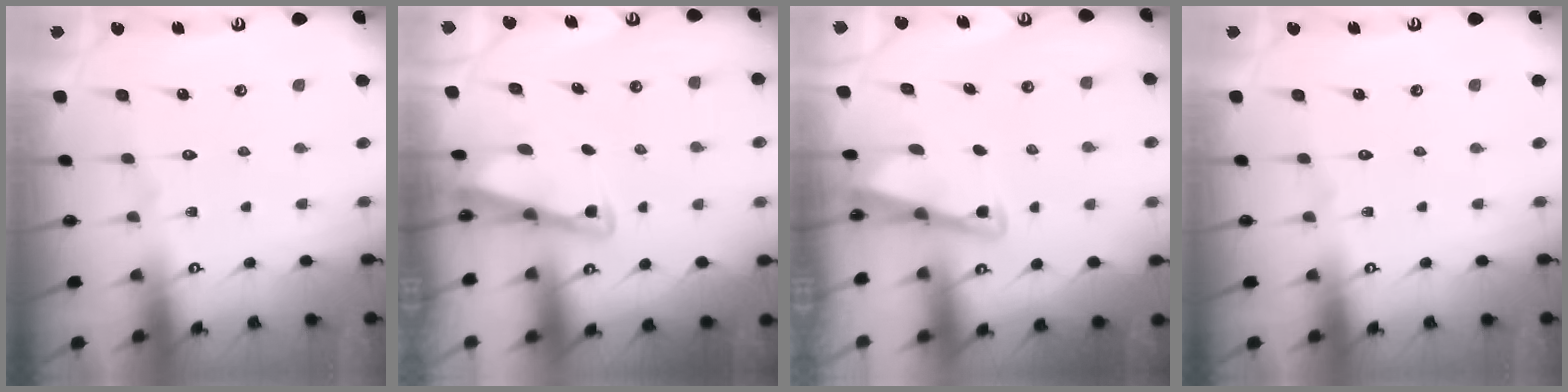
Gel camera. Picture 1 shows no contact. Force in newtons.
{"total": 2.7, "press": 2.7, "slide": 0.3}
{"total": 2.8, "press": 2.7, "slide": 0.4}
{"total": 0.0}